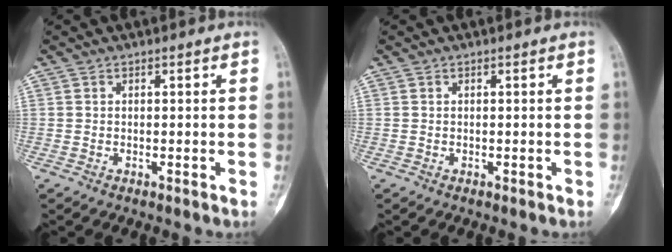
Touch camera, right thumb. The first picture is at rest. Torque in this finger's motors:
{"motor_torque": [0.43, 0.42, 0.10, -0.03, 0.01]}